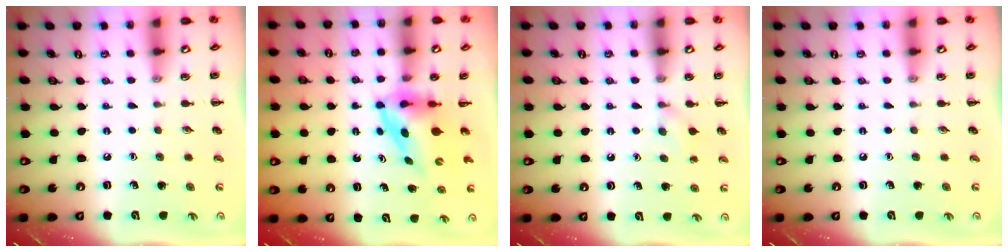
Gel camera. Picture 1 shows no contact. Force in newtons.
{"total": 3.8, "press": 3.7, "slide": 0.6}
{"total": 5.6, "press": 5.3, "slide": 1.6}
{"total": 0.0}